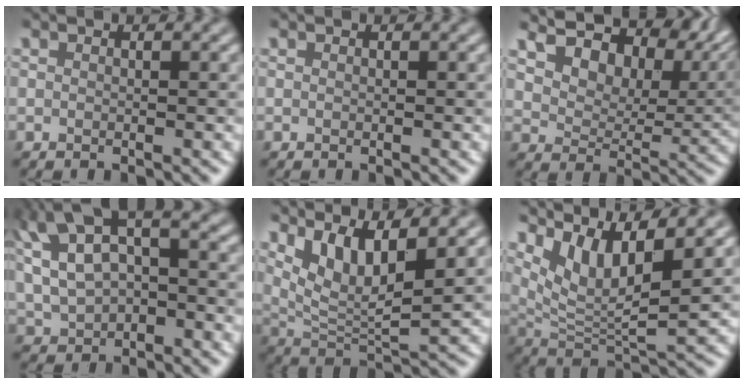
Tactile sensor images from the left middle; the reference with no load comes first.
{"total": 0.0}
{"total": 13.2, "force": [7.3, 8.2, 7.4], "torque": [-0.121, 0.021, 0.121]}
{"total": 10.1, "force": [3.1, 6.1, 7.4], "torque": [-0.164, 0.022, 0.063]}
{"total": 6.6, "force": [3.3, 2.2, 5.2], "torque": [-0.103, -0.014, 0.067]}
{"total": 6.9, "force": [4.1, 1.9, 5.3], "torque": [-0.104, -0.013, 0.083]}